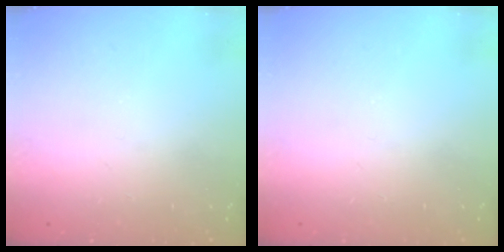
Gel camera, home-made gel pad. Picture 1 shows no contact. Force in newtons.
{"total": 0.0}